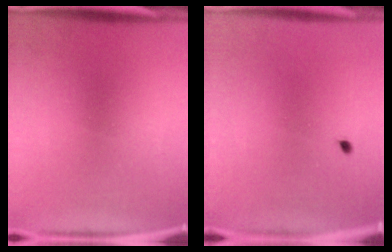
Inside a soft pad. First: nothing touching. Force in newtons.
{"total": 0.5}